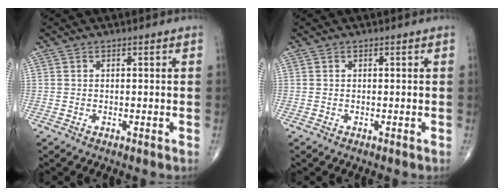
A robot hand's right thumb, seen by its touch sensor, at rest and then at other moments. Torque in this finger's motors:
{"motor_torque": [0.03, 0.07, -0.02, 0.02, 0.00]}